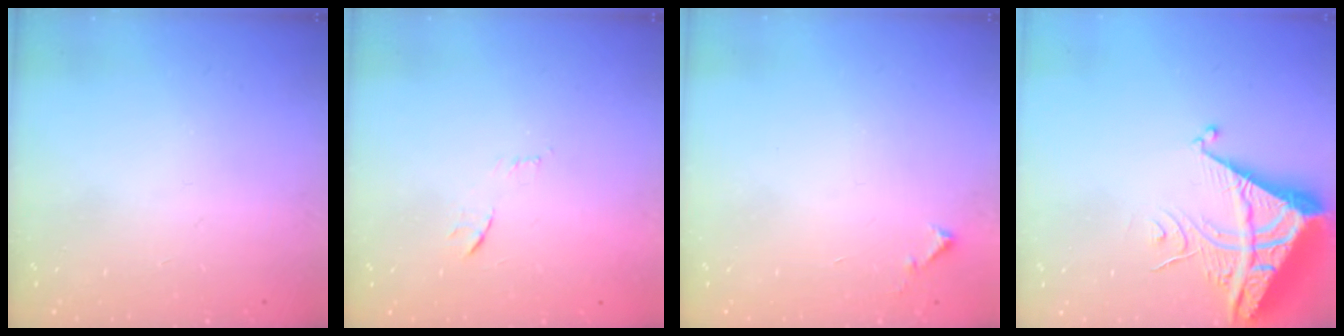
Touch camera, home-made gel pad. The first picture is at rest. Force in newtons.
{"total": 8.1, "press": 8.0, "slide": 0.7}
{"total": 5.8, "press": 5.8, "slide": 0.4}
{"total": 8.3, "press": 8.2, "slide": 1.0}